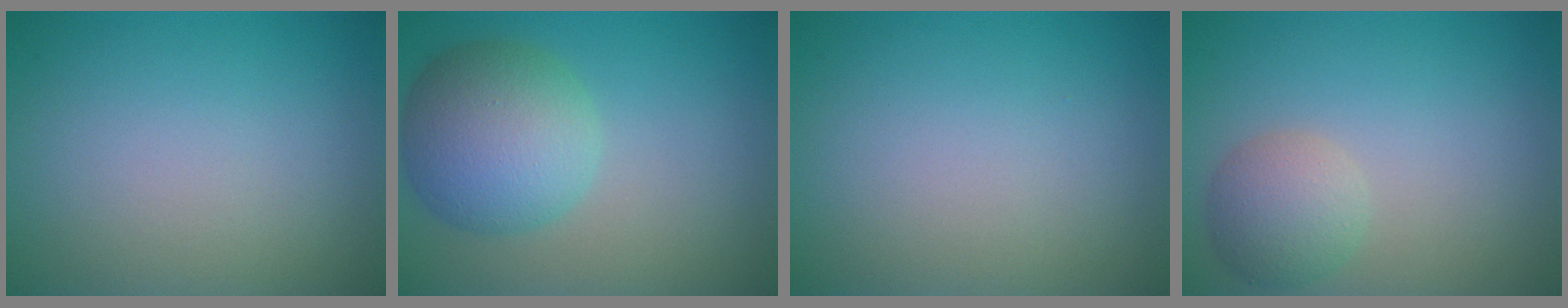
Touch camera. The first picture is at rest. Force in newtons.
{"total": 7.2, "press": 7.2, "slide": 0.2}
{"total": 0.0}
{"total": 3.3, "press": 3.2, "slide": 0.3}